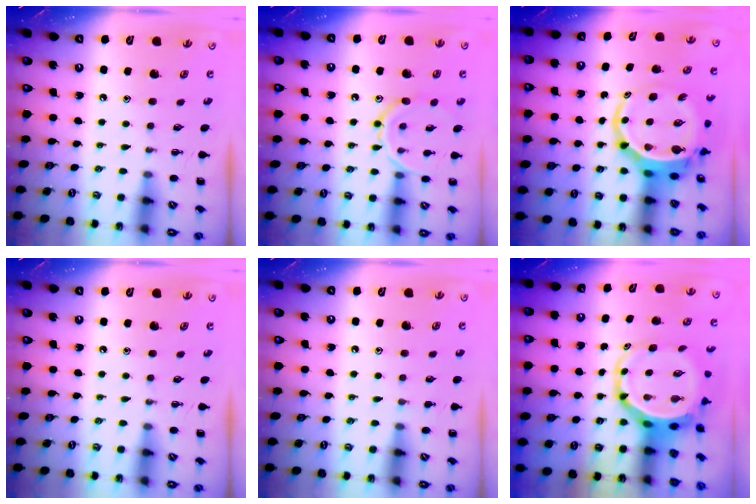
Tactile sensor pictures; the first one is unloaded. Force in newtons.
{"total": 11.0, "press": 11.0, "slide": 0.5}
{"total": 7.1, "press": 6.9, "slide": 1.6}
{"total": 0.0}
{"total": 3.6, "press": 3.4, "slide": 1.3}
{"total": 7.2, "press": 6.9, "slide": 2.2}